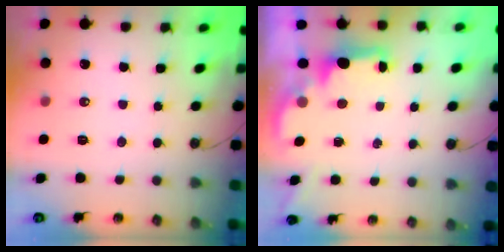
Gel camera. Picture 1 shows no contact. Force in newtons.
{"total": 1.7, "press": 1.6, "slide": 0.6}